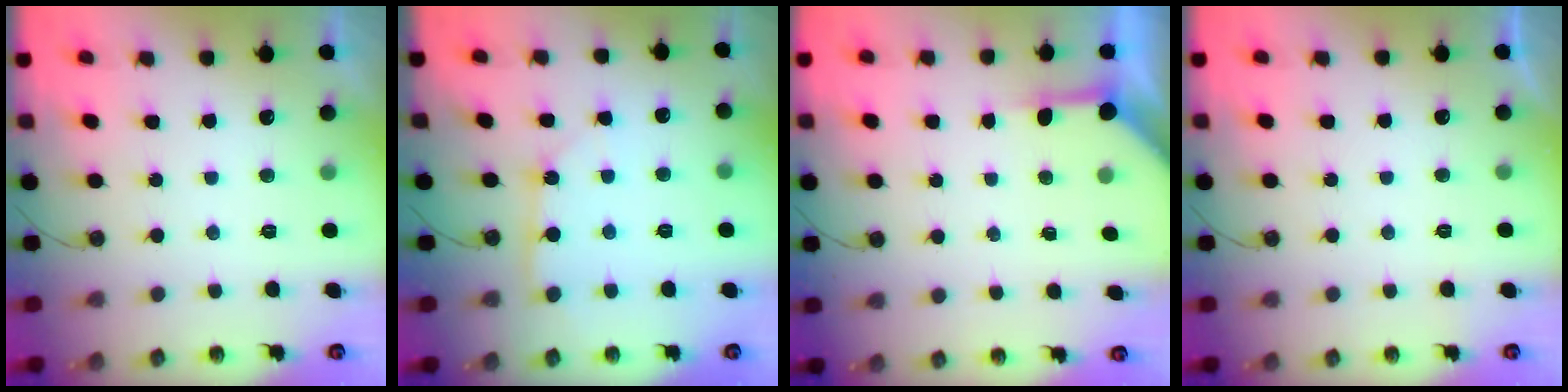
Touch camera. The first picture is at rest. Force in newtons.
{"total": 4.3, "press": 4.3, "slide": 0.4}
{"total": 3.9, "press": 3.9, "slide": 0.5}
{"total": 0.0}